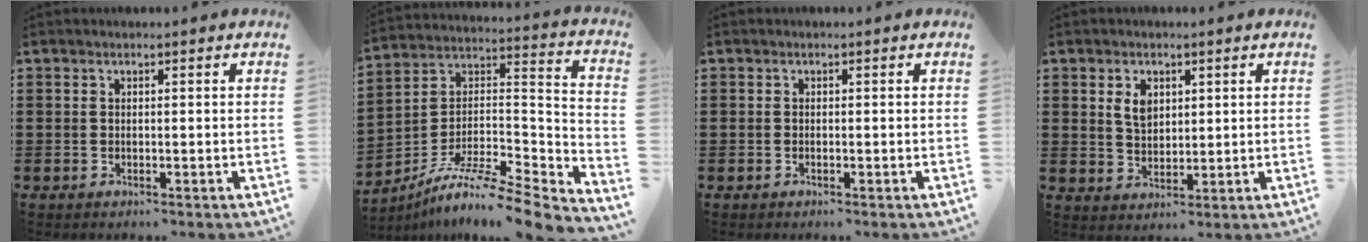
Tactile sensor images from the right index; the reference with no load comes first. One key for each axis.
{"total": 8.7, "fx": -7.1, "fy": 1.0, "fz": 5.0, "tx": -0.093, "ty": -0.006, "tz": -0.145}
{"total": 0.0}
{"total": 3.8, "fx": 1.5, "fy": 2.5, "fz": 2.5, "tx": -0.058, "ty": 0.009, "tz": 0.026}